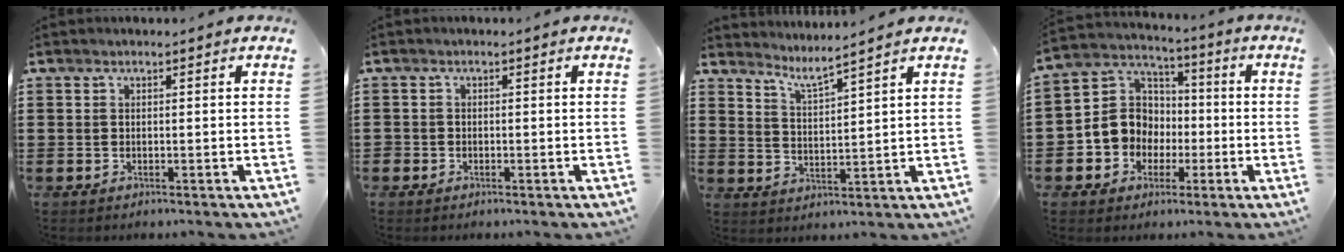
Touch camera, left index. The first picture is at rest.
{"total": 0.8, "force": [-0.6, 0.6, 0.0], "torque": [-0.002, 0.002, -0.013]}
{"total": 4.1, "force": [3.6, -0.7, 1.9], "torque": [-0.051, -0.016, 0.061]}
{"total": 8.4, "force": [-1.5, 8.0, 2.1], "torque": [-0.086, 0.009, -0.029]}